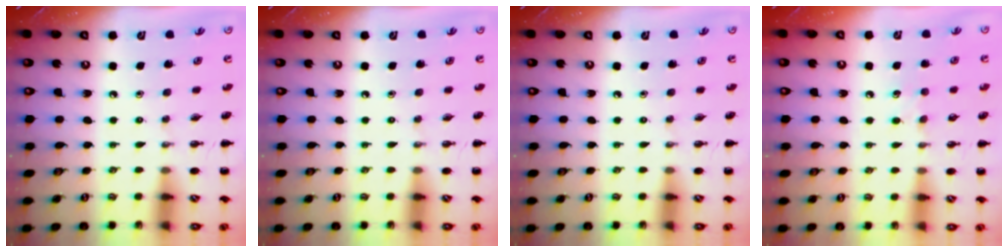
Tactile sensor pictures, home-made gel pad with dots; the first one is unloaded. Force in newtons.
{"total": 0.0}
{"total": 0.0}
{"total": 4.7, "press": 4.5, "slide": 1.4}